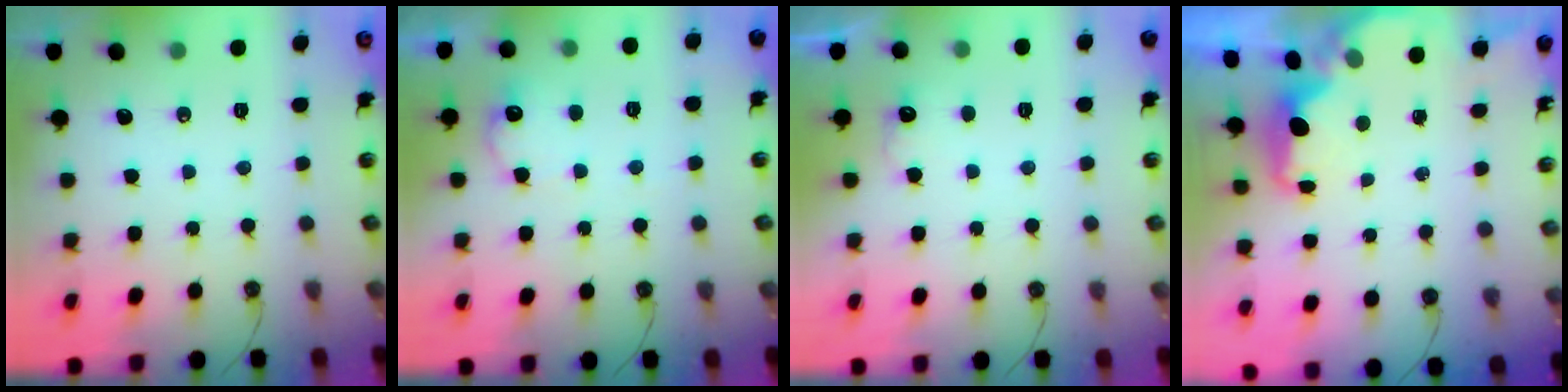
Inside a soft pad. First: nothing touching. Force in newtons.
{"total": 9.6, "press": 9.6, "slide": 0.4}
{"total": 4.7, "press": 4.5, "slide": 1.1}
{"total": 2.0, "press": 1.9, "slide": 0.8}